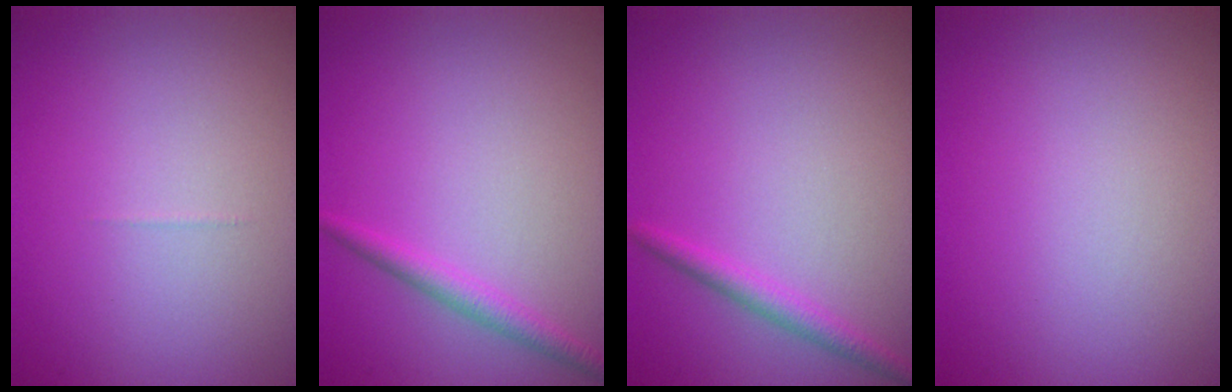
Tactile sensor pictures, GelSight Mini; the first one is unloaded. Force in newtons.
{"total": 1.8, "press": 1.8, "slide": 0.0}
{"total": 1.7, "press": 1.7, "slide": 0.1}
{"total": 0.0}